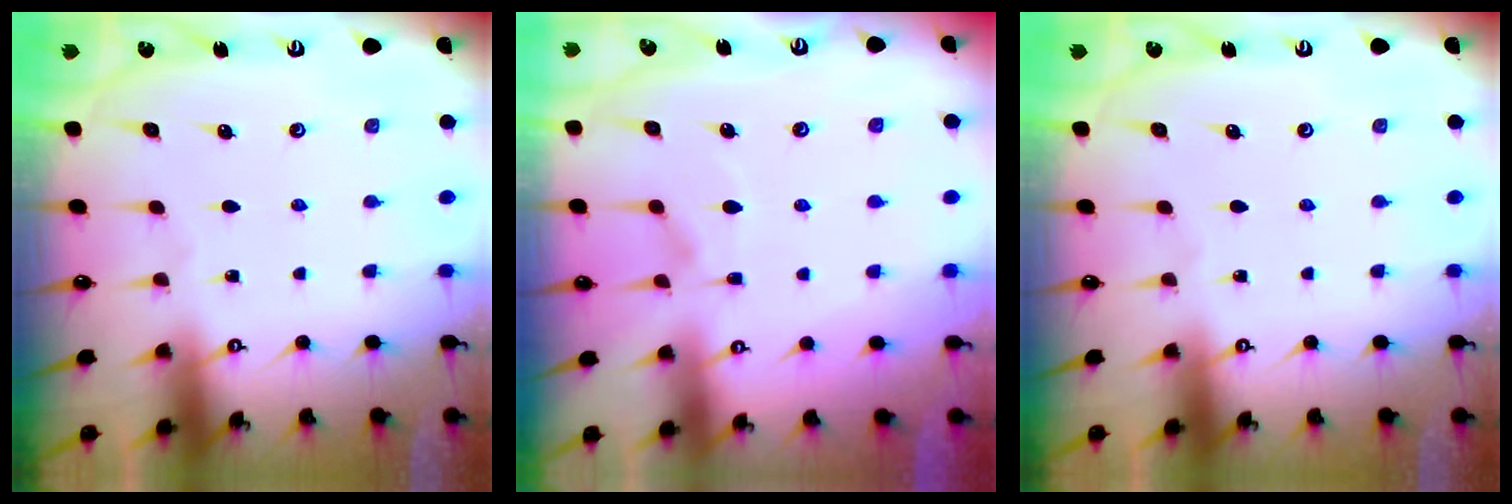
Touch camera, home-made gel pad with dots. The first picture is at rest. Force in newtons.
{"total": 1.3, "press": 0.0, "slide": 1.3}
{"total": 0.0}